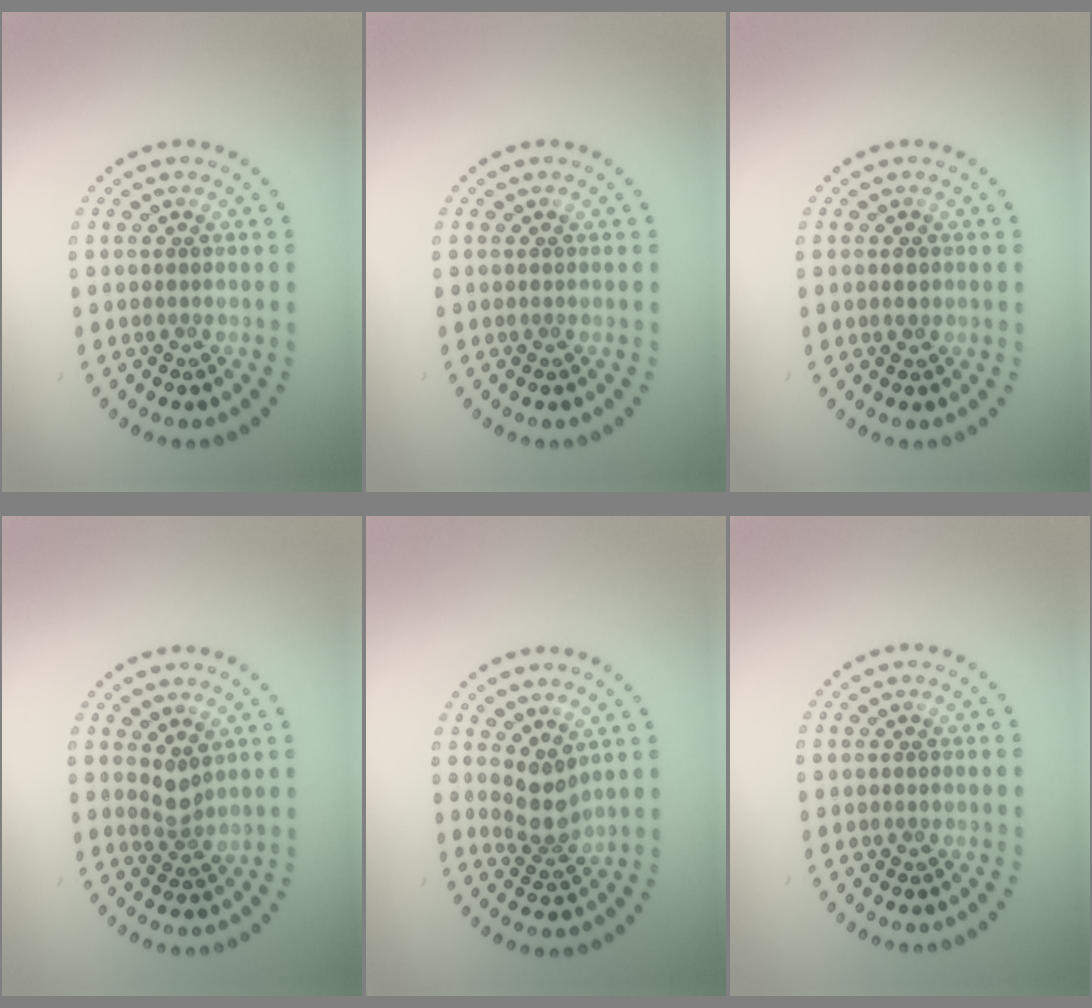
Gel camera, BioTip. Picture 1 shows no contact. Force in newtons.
{"total": 0.0}
{"total": 1.2, "press": 1.2, "slide": 0.1}
{"total": 1.9, "press": 1.4, "slide": 1.3}
{"total": 2.7, "press": 2.1, "slide": 1.6}
{"total": 0.0}